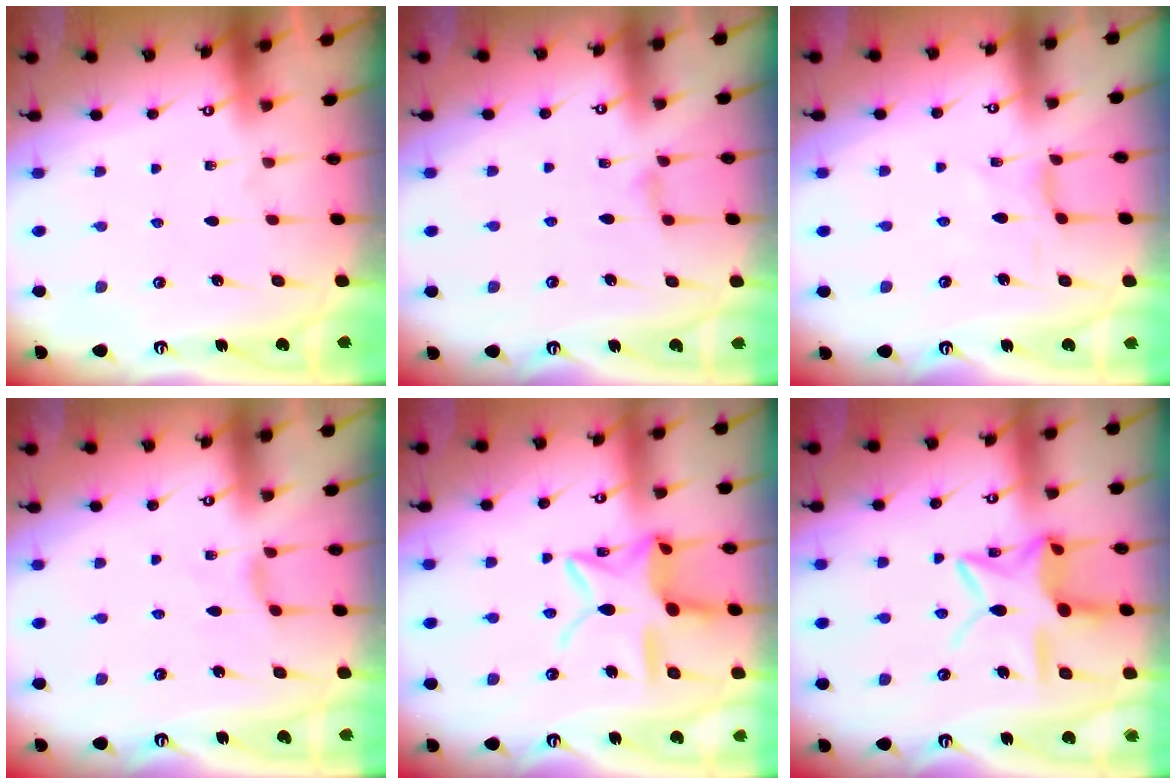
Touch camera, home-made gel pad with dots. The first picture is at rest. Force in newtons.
{"total": 2.6, "press": 2.6, "slide": 0.4}
{"total": 2.1, "press": 2.1, "slide": 0.1}
{"total": 2.1, "press": 2.0, "slide": 0.5}
{"total": 14.0, "press": 14.0, "slide": 1.0}
{"total": 13.8, "press": 13.7, "slide": 1.0}